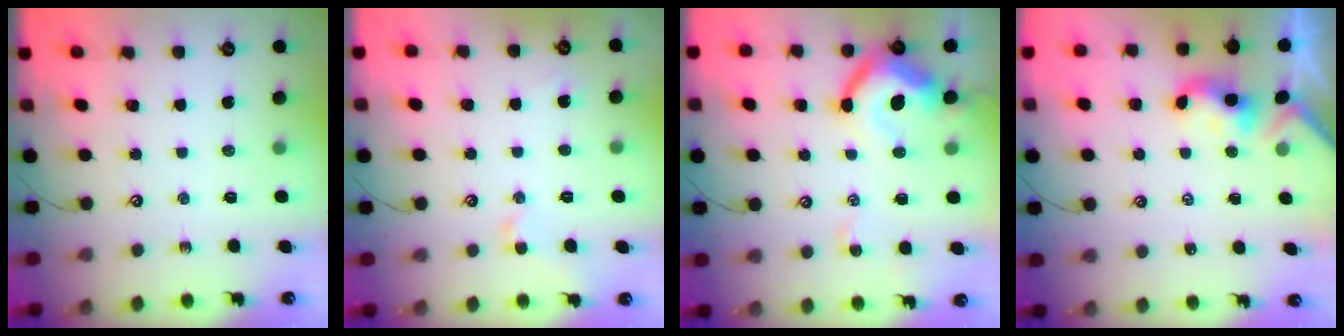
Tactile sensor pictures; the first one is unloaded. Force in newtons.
{"total": 1.0, "press": 0.9, "slide": 0.3}
{"total": 11.6, "press": 11.4, "slide": 1.7}
{"total": 2.3, "press": 2.3, "slide": 0.2}